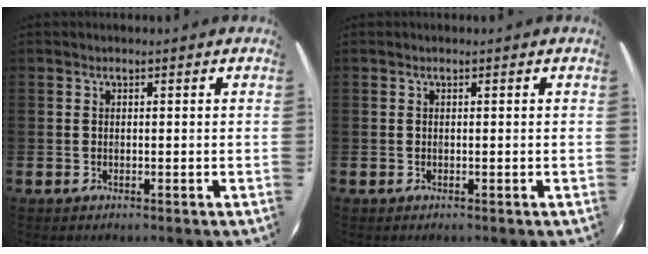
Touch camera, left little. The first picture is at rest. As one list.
[{"total": 0.0}]